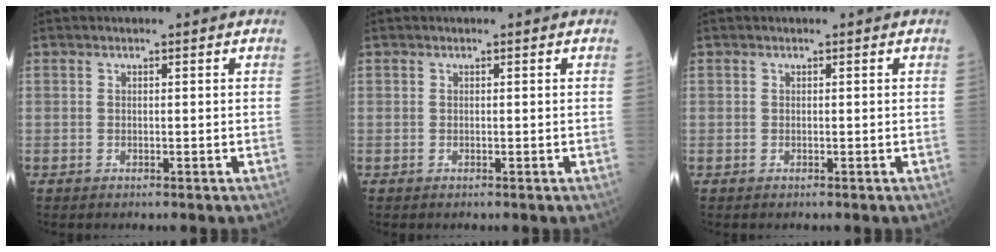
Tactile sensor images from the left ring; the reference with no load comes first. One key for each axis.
{"total": 0.0}
{"total": 0.0}